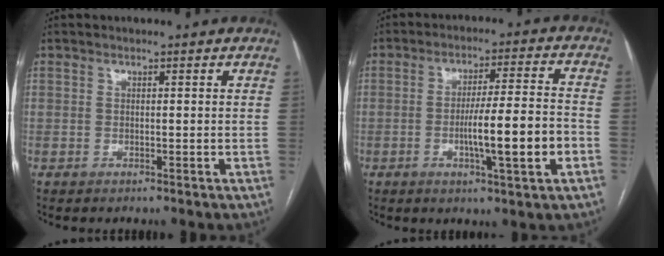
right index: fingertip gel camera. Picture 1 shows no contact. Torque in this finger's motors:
{"motor_torque": [1.39, -0.33, 0.67, 0.14]}